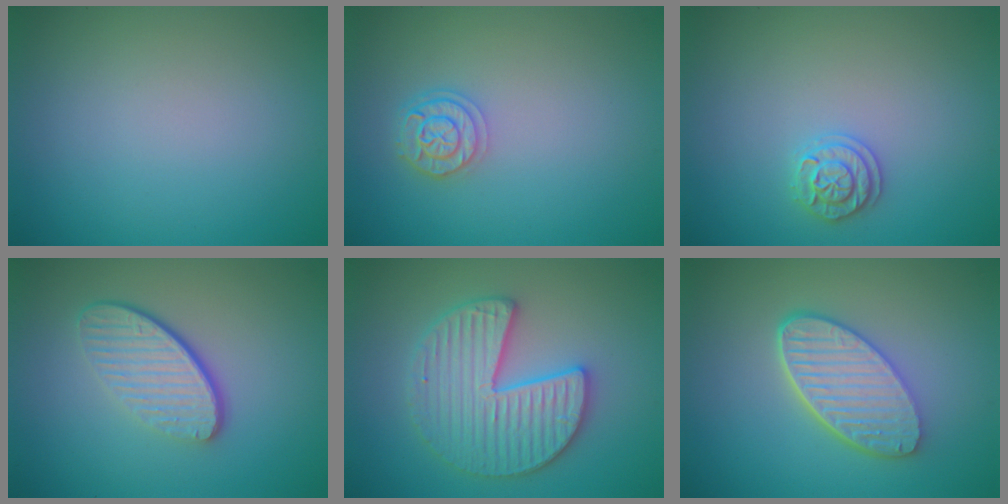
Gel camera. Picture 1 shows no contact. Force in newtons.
{"total": 2.5, "press": 2.1, "slide": 1.3}
{"total": 1.9, "press": 1.9, "slide": 0.2}
{"total": 4.6, "press": 3.2, "slide": 3.3}
{"total": 6.0, "press": 5.9, "slide": 0.9}
{"total": 5.8, "press": 4.6, "slide": 3.7}